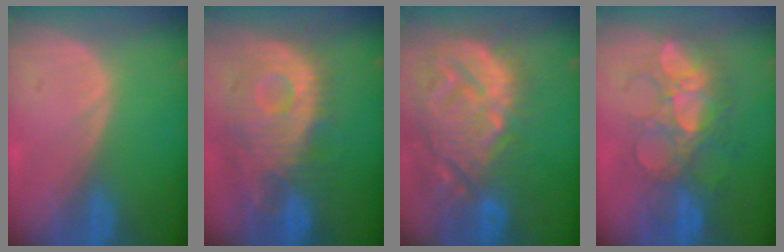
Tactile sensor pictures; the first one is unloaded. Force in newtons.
{"total": 11.9, "press": 10.7, "slide": 5.3}
{"total": 14.5, "press": 12.4, "slide": 7.5}
{"total": 8.8, "press": 8.7, "slide": 1.5}